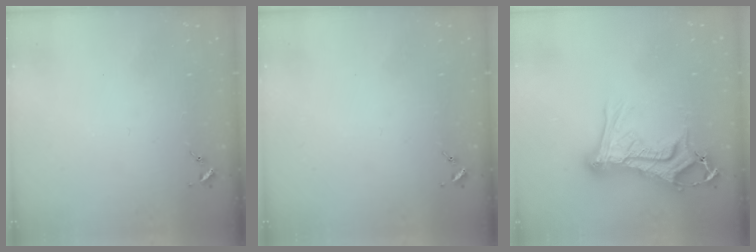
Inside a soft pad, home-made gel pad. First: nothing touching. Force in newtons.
{"total": 0.0}
{"total": 17.4, "press": 17.3, "slide": 1.7}